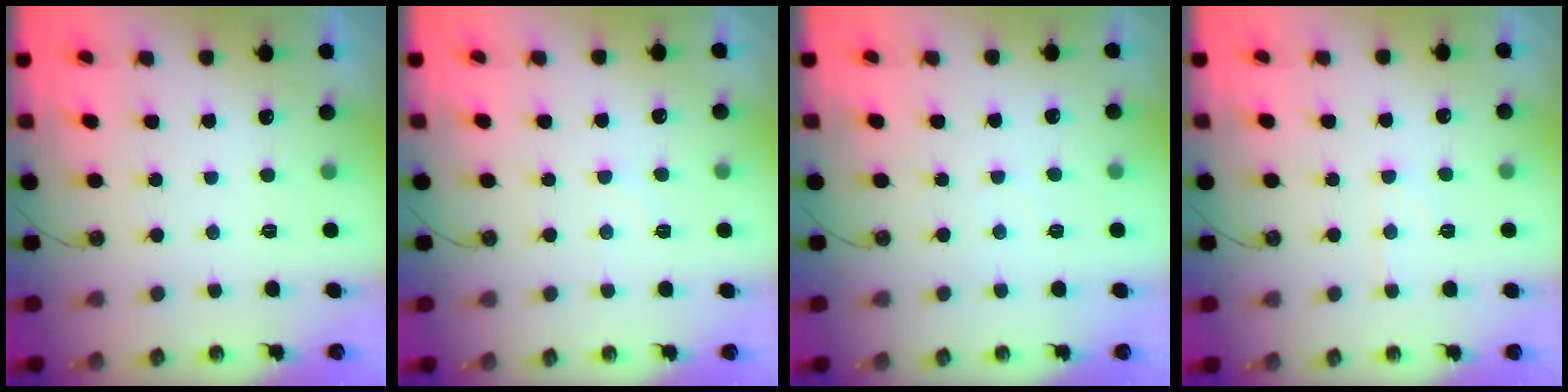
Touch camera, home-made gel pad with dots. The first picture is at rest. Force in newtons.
{"total": 3.2, "press": 3.1, "slide": 0.4}
{"total": 1.9, "press": 1.9, "slide": 0.3}
{"total": 4.8, "press": 4.7, "slide": 0.6}